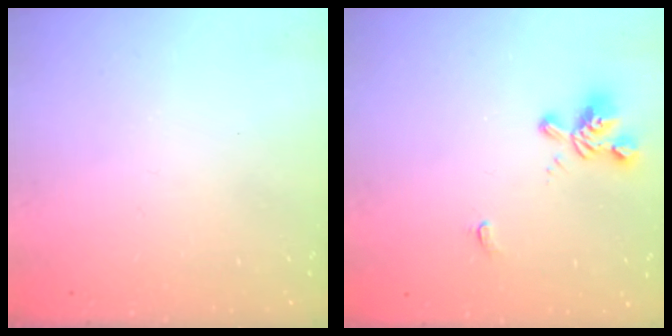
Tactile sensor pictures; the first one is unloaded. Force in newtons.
{"total": 1.1, "press": 0.4, "slide": 1.0}